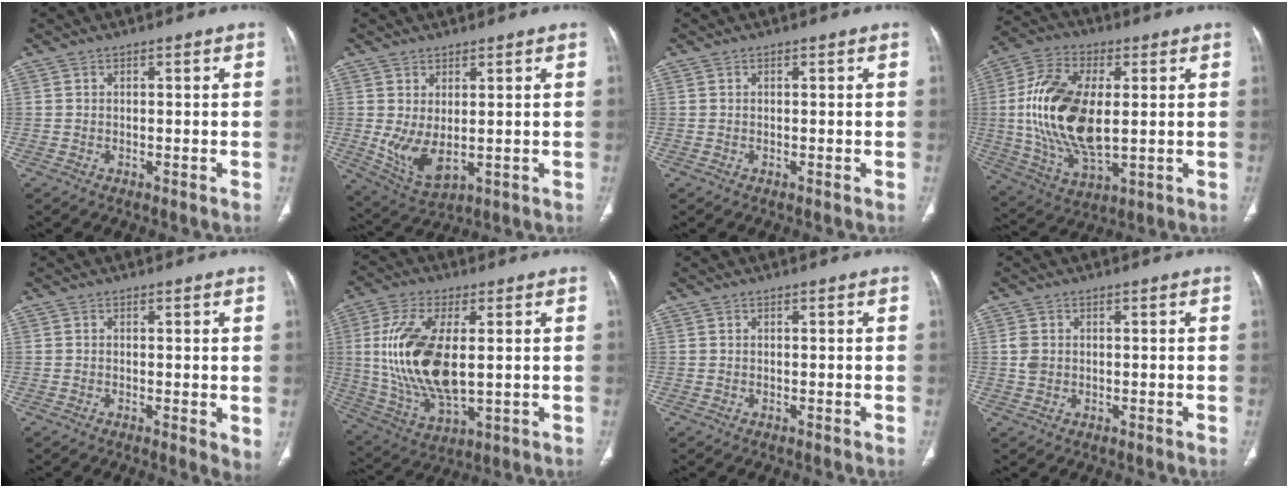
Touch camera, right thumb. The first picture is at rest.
{"total": 7.3, "force": [0.2, 3.5, 6.4], "torque": [-0.122, -0.015, 0.022]}
{"total": 0.0}
{"total": 19.7, "force": [1.3, 10.2, 16.8], "torque": [-0.336, -0.006, 0.030]}
{"total": 2.9, "force": [-0.1, 1.0, 2.7], "torque": [-0.040, -0.010, -0.005]}
{"total": 17.9, "force": [1.7, 8.4, 15.8], "torque": [-0.321, -0.015, 0.042]}
{"total": 0.0}
{"total": 2.5, "force": [0.2, 2.0, 1.4], "torque": [-0.027, 0.003, 0.006]}